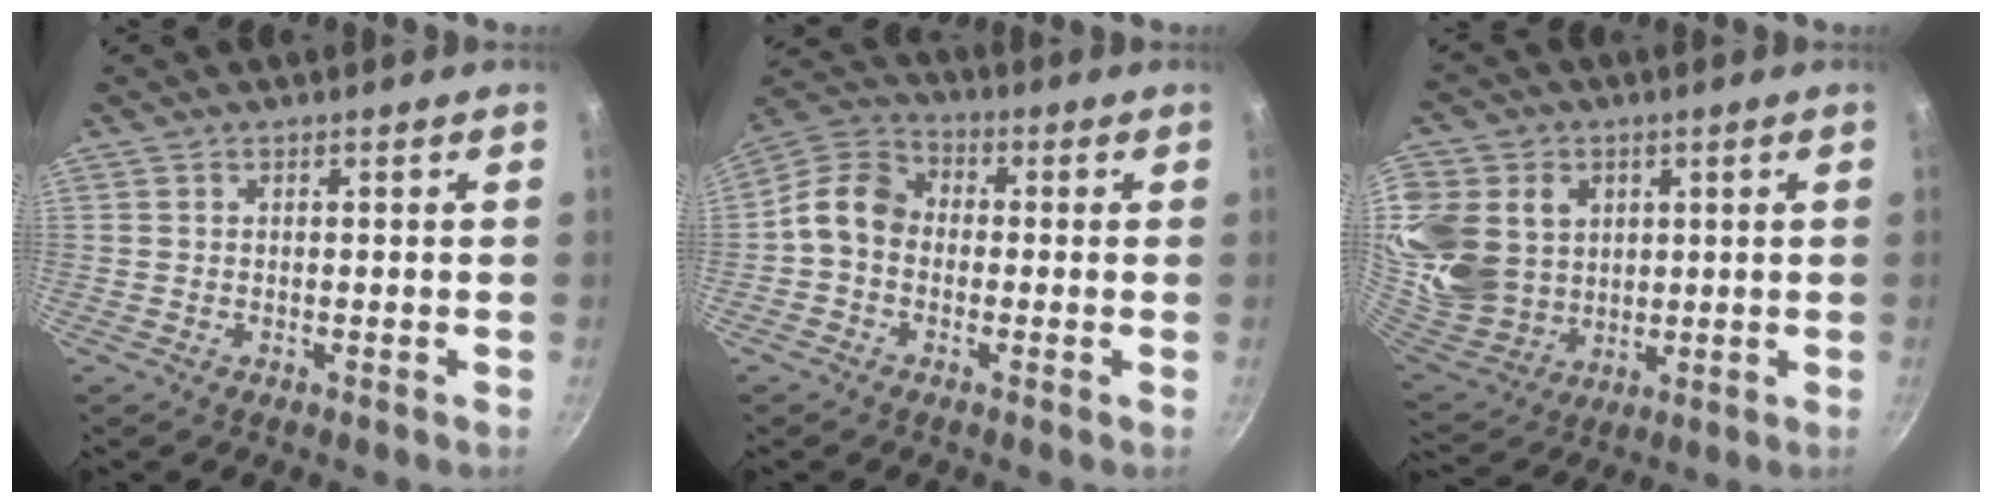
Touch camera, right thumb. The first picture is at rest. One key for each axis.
{"total": 8.6, "fx": -1.2, "fy": 7.0, "fz": 4.9, "tx": -0.069, "ty": 0.034, "tz": -0.047}
{"total": 22.4, "fx": 5.1, "fy": 18.2, "fz": 12.1, "tx": -0.264, "ty": -0.007, "tz": 0.111}